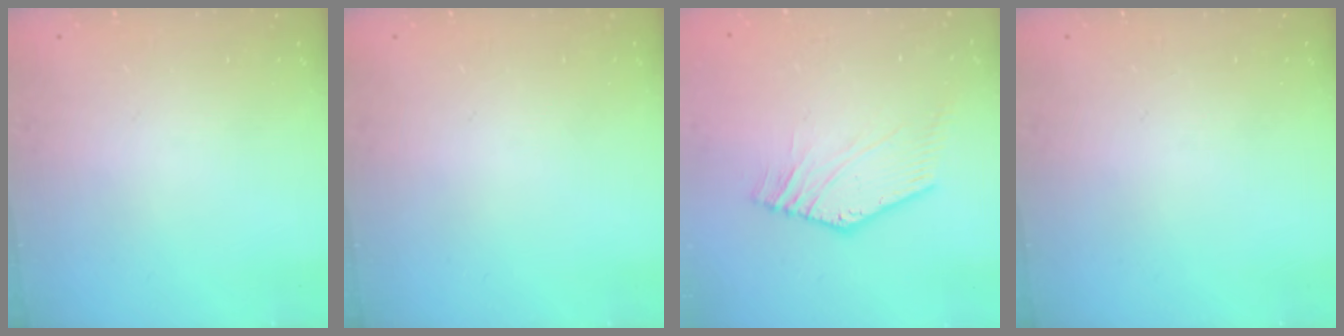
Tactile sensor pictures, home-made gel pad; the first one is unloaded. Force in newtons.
{"total": 0.0}
{"total": 2.7, "press": 2.5, "slide": 1.1}
{"total": 0.0}